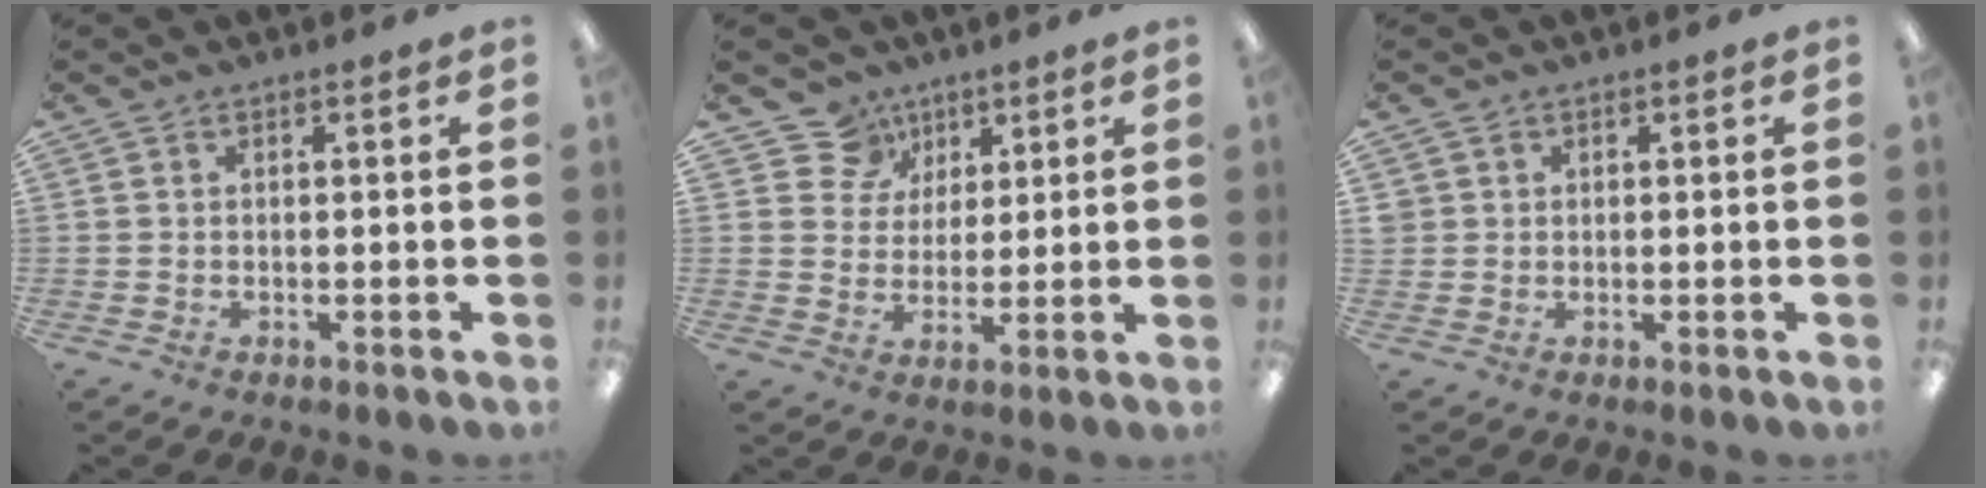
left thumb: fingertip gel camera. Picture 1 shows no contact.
{"total": 8.1, "force": [5.0, 6.4, 0.4], "torque": [-0.015, -0.033, 0.094]}
{"total": 1.8, "force": [0.6, 1.8, 0.1], "torque": [-0.004, 0.003, 0.010]}